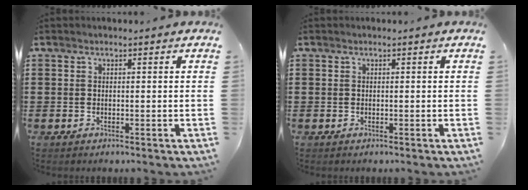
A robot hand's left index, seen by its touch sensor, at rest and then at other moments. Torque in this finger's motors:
{"motor_torque": [0.00, 0.01, -0.01, -0.01]}